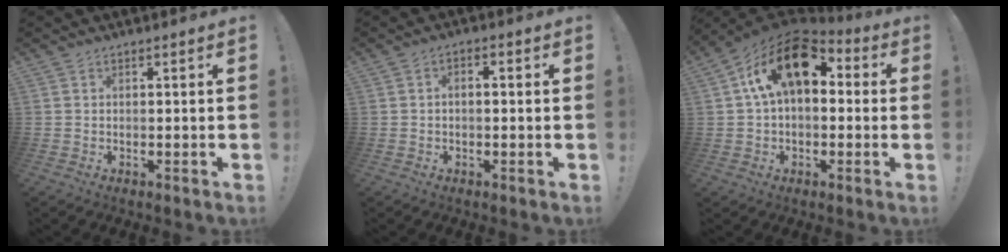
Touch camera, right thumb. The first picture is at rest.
{"total": 2.1, "force": [-1.1, 1.0, 1.4], "torque": [-0.022, 0.009, -0.020]}
{"total": 17.9, "force": [6.3, 10.4, 13.2], "torque": [-0.211, -0.011, 0.115]}